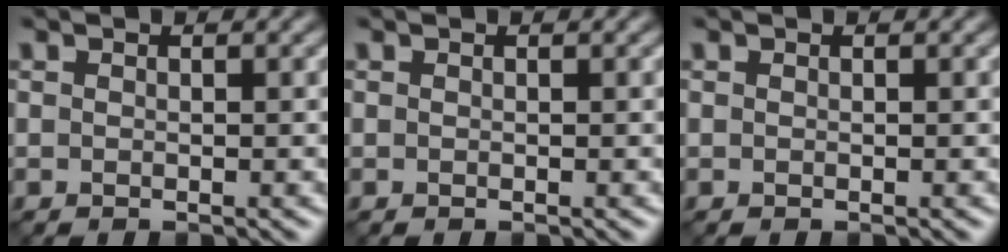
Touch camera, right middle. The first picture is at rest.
{"total": 0.0}
{"total": 0.0}